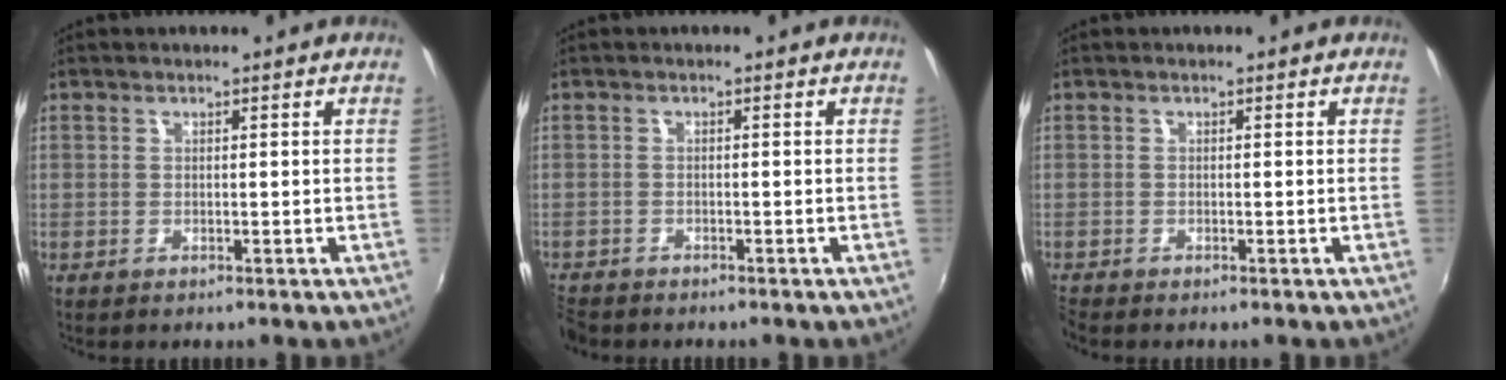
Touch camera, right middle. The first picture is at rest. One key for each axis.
{"total": 3.5, "fx": -3.2, "fy": 1.4, "fz": 0.6, "tx": -0.030, "ty": -0.016, "tz": -0.064}
{"total": 1.1, "fx": -1.1, "fy": 0.2, "fz": 0.1, "tx": -0.006, "ty": -0.008, "tz": -0.025}